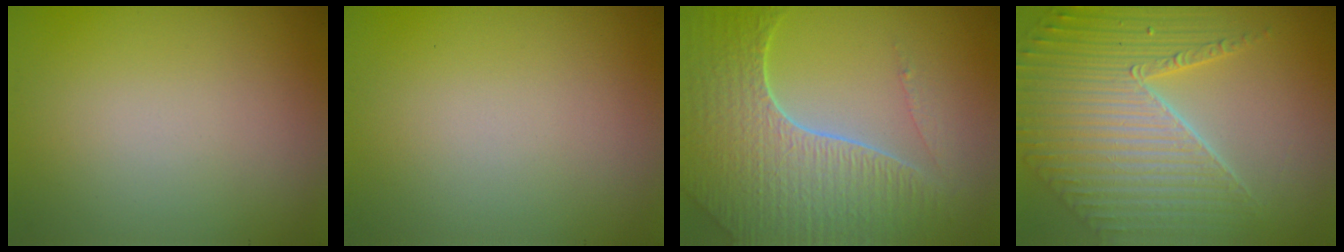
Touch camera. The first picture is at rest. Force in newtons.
{"total": 0.0}
{"total": 7.0, "press": 5.1, "slide": 4.8}
{"total": 7.1, "press": 5.6, "slide": 4.4}